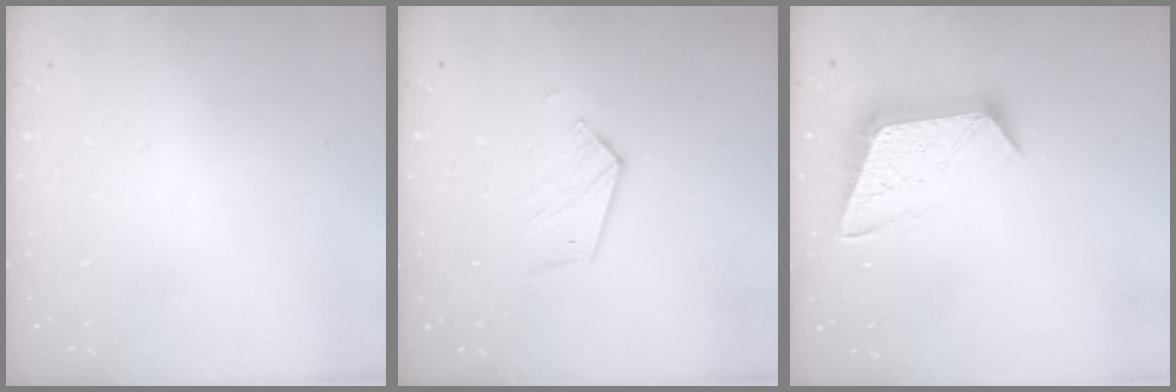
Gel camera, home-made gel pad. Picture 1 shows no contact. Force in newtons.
{"total": 4.0, "press": 4.0, "slide": 0.4}
{"total": 12.7, "press": 12.7, "slide": 0.7}